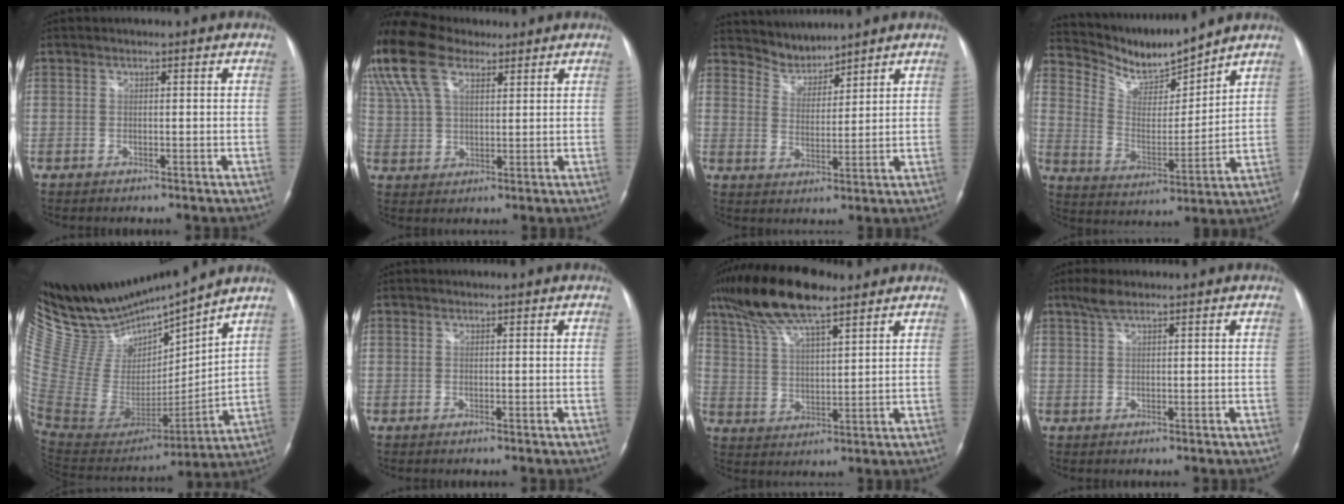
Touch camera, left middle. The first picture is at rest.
{"total": 21.8, "force": [13.7, 11.9, 12.1], "torque": [-0.340, 0.074, 0.255]}
{"total": 4.5, "force": [4.3, 0.7, -0.7], "torque": [0.014, 0.003, 0.090]}
{"total": 10.7, "force": [10.4, 0.8, 2.2], "torque": [-0.053, -0.007, 0.204]}
{"total": 21.6, "force": [20.0, 3.2, 7.6], "torque": [-0.158, -0.020, 0.375]}
{"total": 0.0}
{"total": 13.8, "force": [10.1, 3.0, 8.9], "torque": [-0.178, 0.022, 0.188]}
{"total": 2.5, "force": [1.9, 0.5, 1.6], "torque": [-0.039, 0.009, 0.040]}